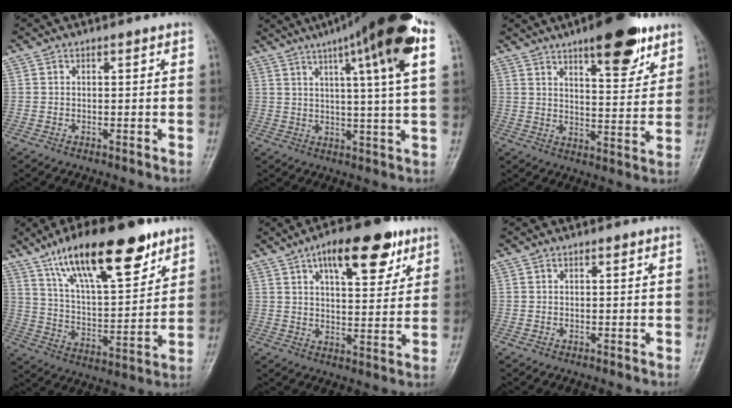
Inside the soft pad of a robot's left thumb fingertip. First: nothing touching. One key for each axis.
{"total": 19.8, "fx": 10.0, "fy": 2.0, "fz": 17.0, "tx": -0.253, "ty": -0.003, "tz": 0.135}
{"total": 14.2, "fx": 8.9, "fy": 4.7, "fz": 10.0, "tx": -0.107, "ty": -0.047, "tz": 0.128}
{"total": 21.5, "fx": 13.2, "fy": 7.5, "fz": 15.3, "tx": -0.222, "ty": -0.043, "tz": 0.230}
{"total": 14.3, "fx": 7.7, "fy": 6.0, "fz": 10.4, "tx": -0.118, "ty": -0.020, "tz": 0.114}
{"total": 0.0}